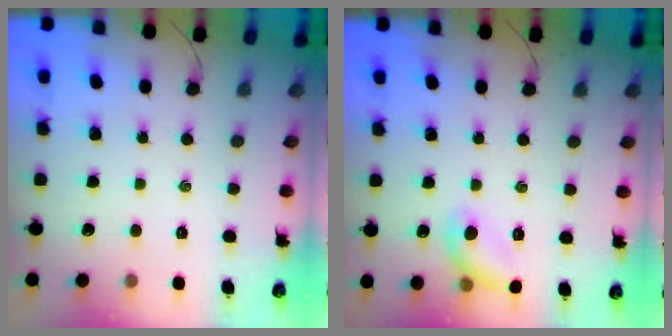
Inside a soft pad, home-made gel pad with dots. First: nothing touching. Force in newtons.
{"total": 9.1, "press": 9.1, "slide": 0.1}